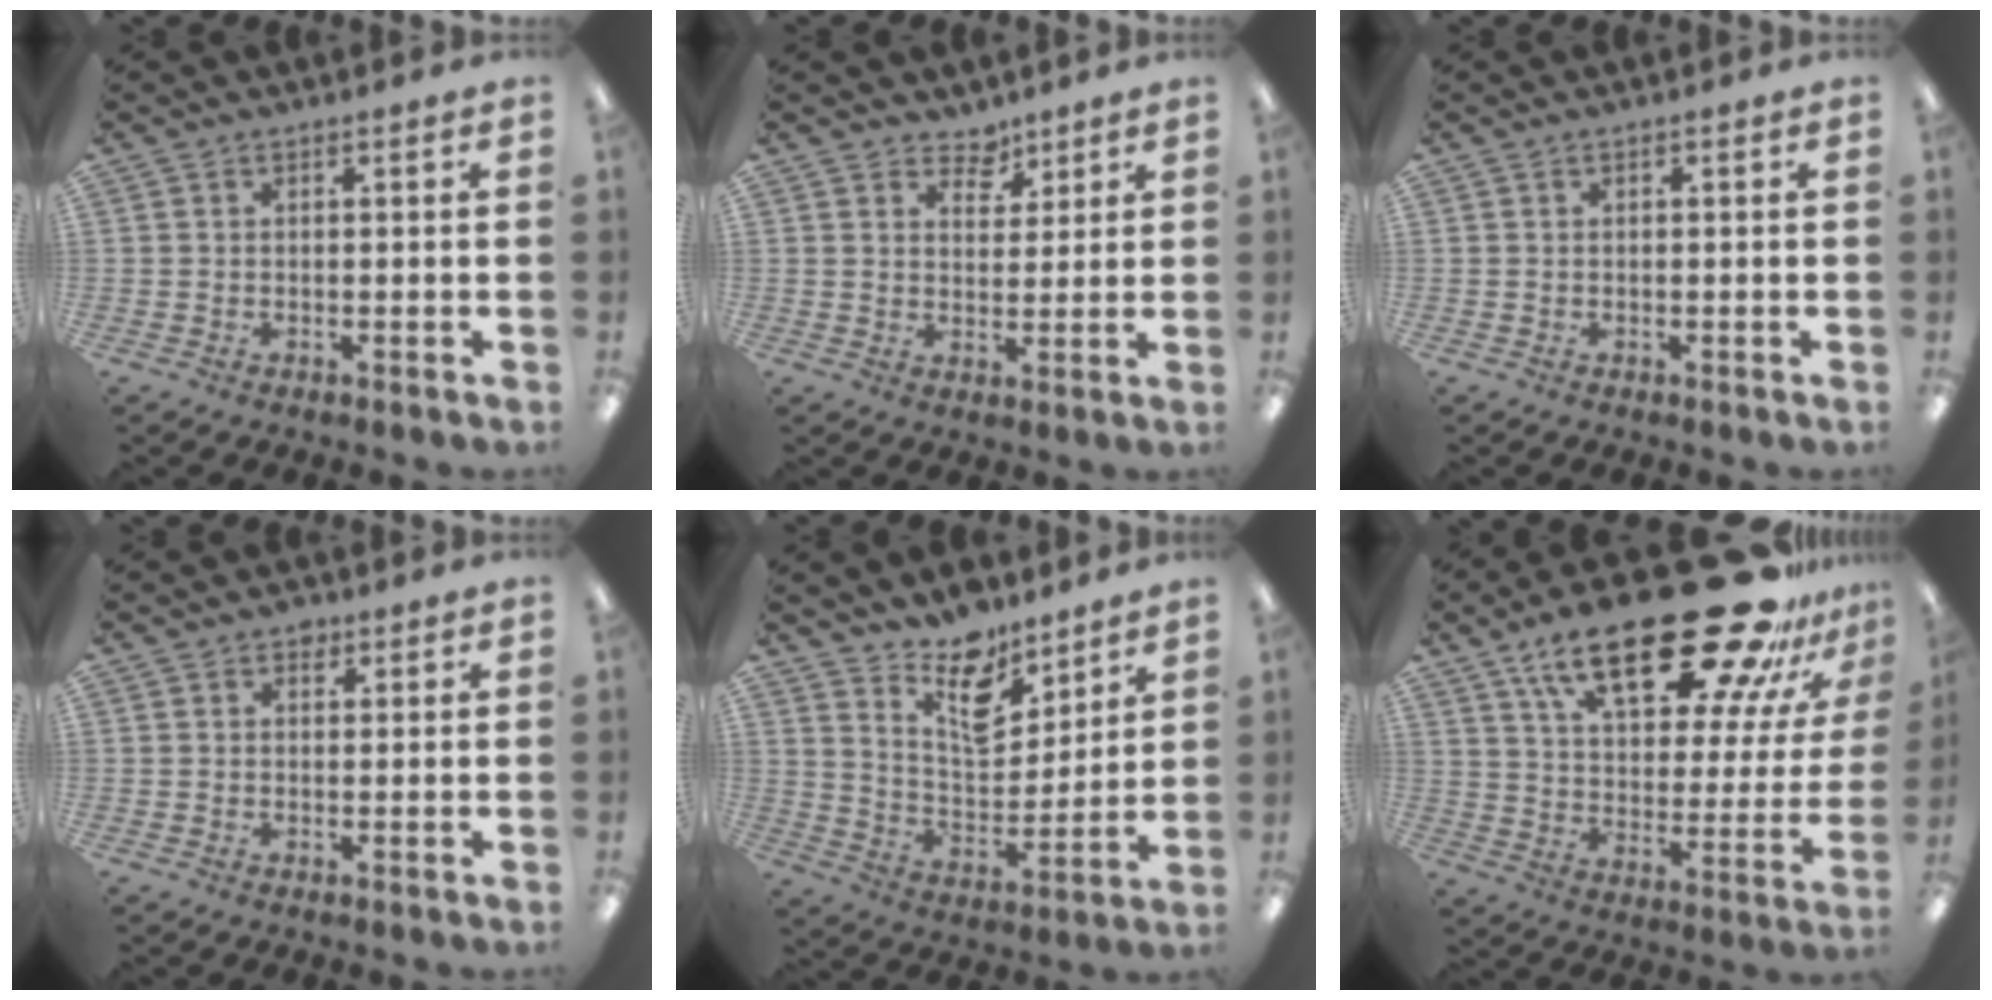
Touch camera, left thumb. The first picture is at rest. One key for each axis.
{"total": 4.5, "fx": 3.7, "fy": 2.5, "fz": 0.6, "tx": 0.000, "ty": -0.025, "tz": 0.065}
{"total": 0.0}
{"total": 1.8, "fx": 1.0, "fy": 1.2, "fz": 0.8, "tx": 0.001, "ty": -0.004, "tz": 0.015}
{"total": 11.9, "fx": 9.9, "fy": 4.8, "fz": 4.4, "tx": -0.064, "ty": -0.076, "tz": 0.183}
{"total": 30.9, "fx": 21.0, "fy": 11.1, "fz": 19.8, "tx": -0.297, "ty": -0.133, "tz": 0.338}